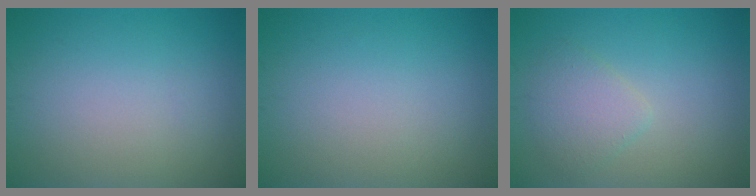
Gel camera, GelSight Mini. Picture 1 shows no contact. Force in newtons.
{"total": 0.0}
{"total": 2.5, "press": 2.5, "slide": 0.2}